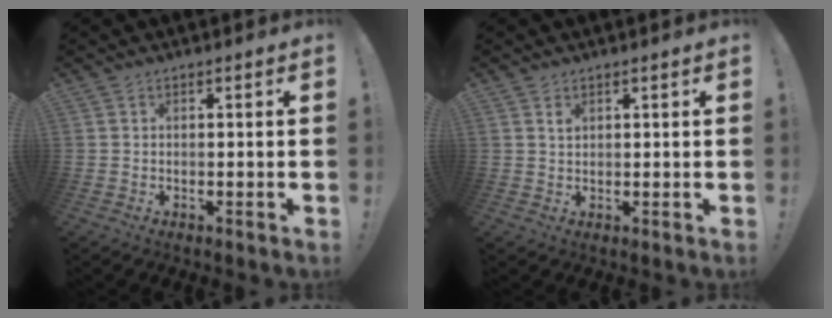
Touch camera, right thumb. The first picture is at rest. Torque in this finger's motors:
{"motor_torque": [0.50, -0.34, 0.40, -0.37, 0.01]}